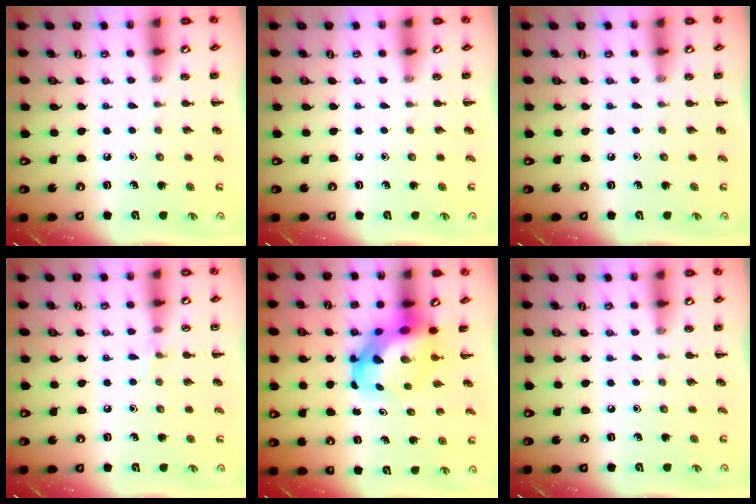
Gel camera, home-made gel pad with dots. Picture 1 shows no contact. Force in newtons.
{"total": 0.0}
{"total": 0.0}
{"total": 4.1, "press": 3.9, "slide": 1.5}
{"total": 6.1, "press": 5.8, "slide": 1.8}
{"total": 0.0}